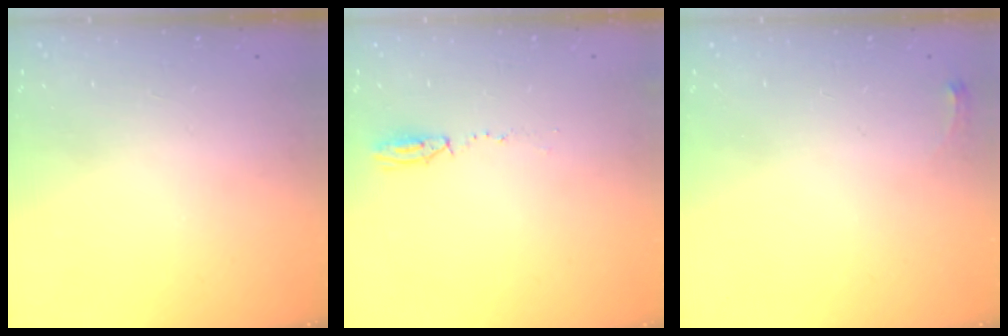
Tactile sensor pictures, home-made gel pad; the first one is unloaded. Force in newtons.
{"total": 3.9, "press": 3.8, "slide": 0.9}
{"total": 2.8, "press": 2.8, "slide": 0.4}